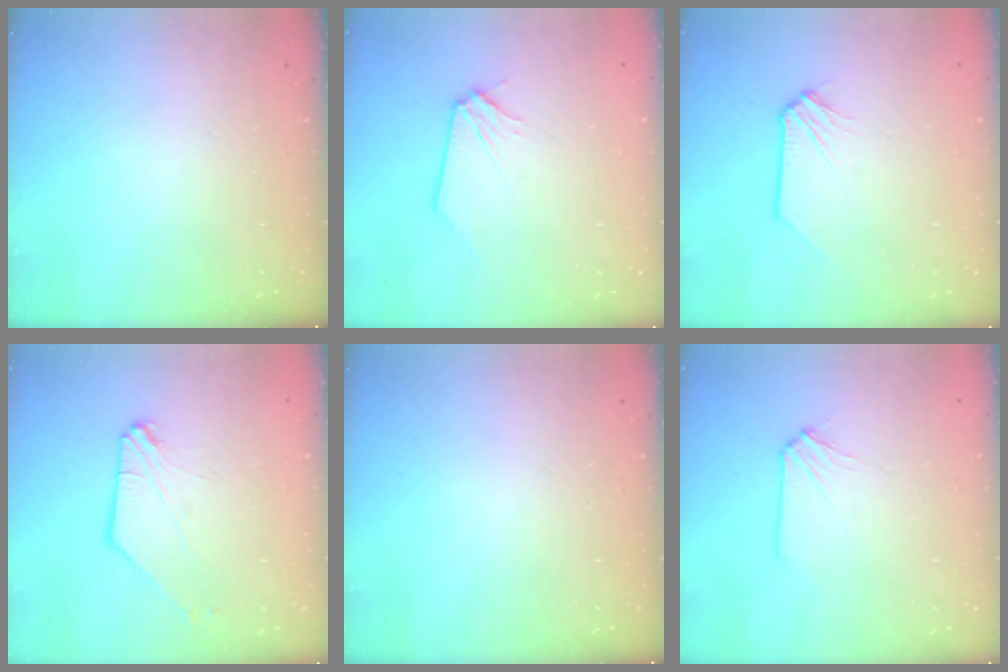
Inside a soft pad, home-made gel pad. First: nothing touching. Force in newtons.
{"total": 0.0}
{"total": 0.8, "press": 0.8, "slide": 0.1}
{"total": 2.6, "press": 2.6, "slide": 0.5}
{"total": 0.0}
{"total": 0.6, "press": 0.6, "slide": 0.1}